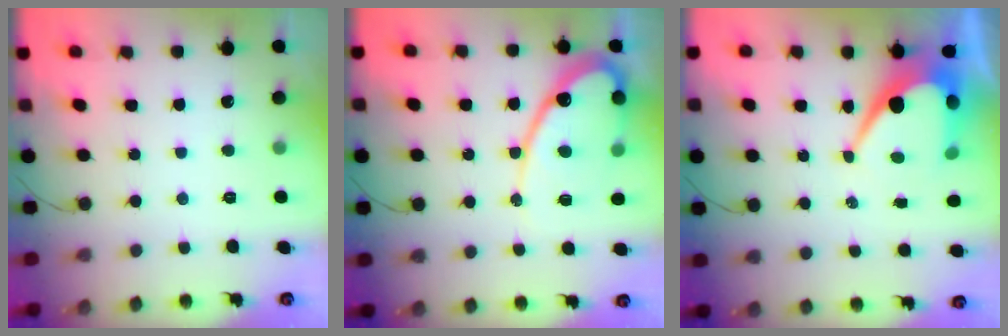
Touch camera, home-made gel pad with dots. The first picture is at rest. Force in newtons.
{"total": 13.7, "press": 13.6, "slide": 1.8}
{"total": 11.7, "press": 11.7, "slide": 0.8}